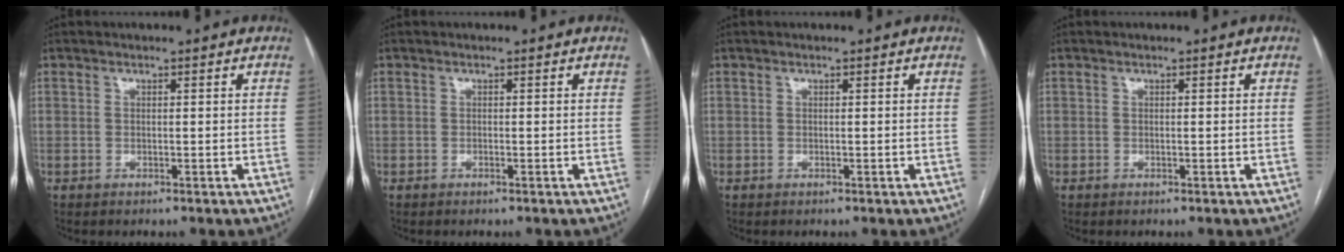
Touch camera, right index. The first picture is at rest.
{"total": 0.0}
{"total": 0.0}
{"total": 0.0}